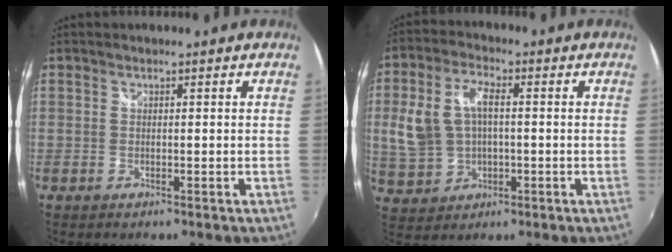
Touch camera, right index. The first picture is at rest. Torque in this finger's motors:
{"motor_torque": [1.22, -0.19, 0.68, 0.11]}